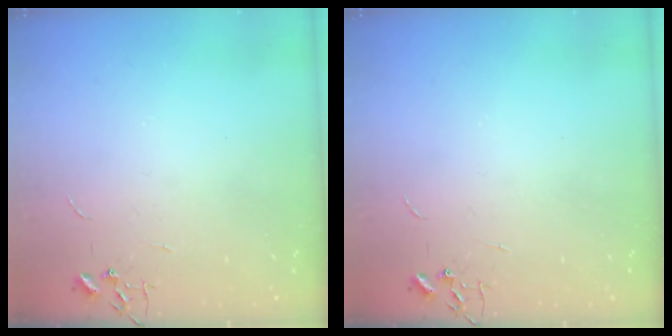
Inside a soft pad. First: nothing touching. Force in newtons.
{"total": 0.0}